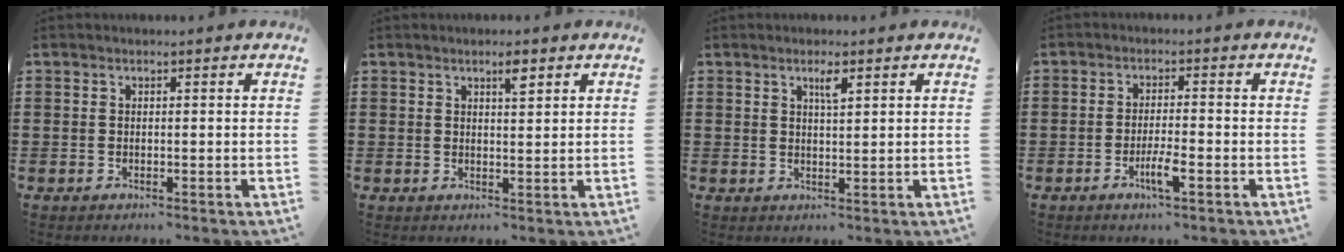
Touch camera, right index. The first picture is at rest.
{"total": 2.6, "force": [1.7, 0.6, 1.8], "torque": [-0.023, -0.003, 0.025]}
{"total": 2.2, "force": [1.2, 0.4, 1.8], "torque": [-0.031, -0.001, 0.019]}
{"total": 3.8, "force": [-1.9, 0.6, 3.3], "torque": [-0.061, -0.003, -0.035]}